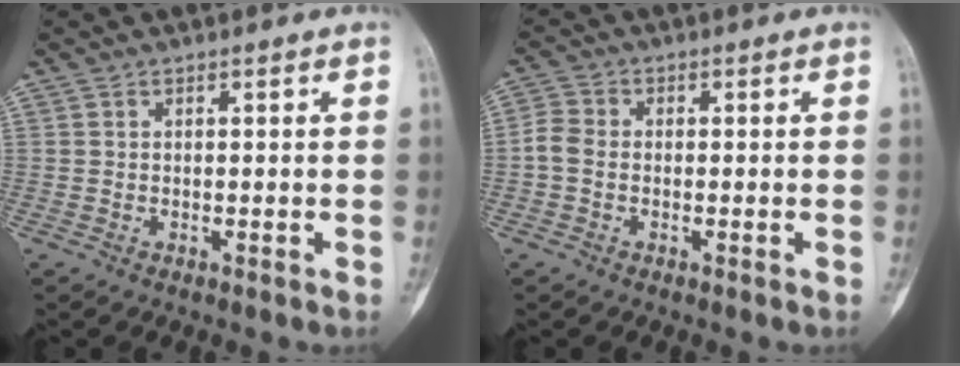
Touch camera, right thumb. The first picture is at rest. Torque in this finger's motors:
{"motor_torque": [0.45, -0.73, -0.32, -0.58, 0.01]}